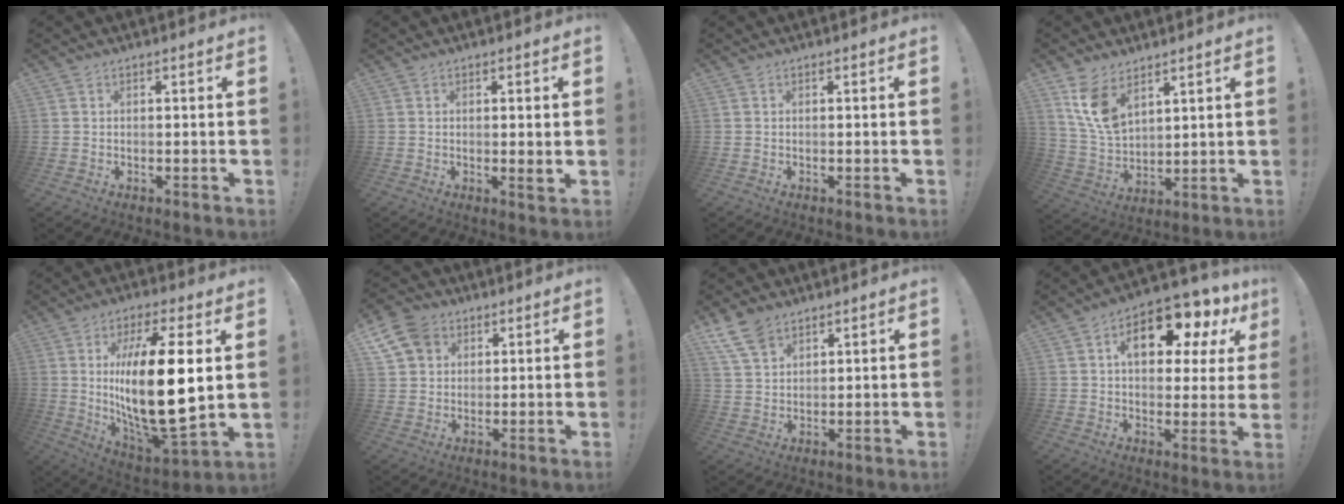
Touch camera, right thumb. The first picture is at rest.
{"total": 1.9, "force": [0.3, 0.2, 1.9], "torque": [-0.024, -0.008, 0.003]}
{"total": 0.0}
{"total": 10.8, "force": [6.8, 5.9, 6.0], "torque": [-0.122, -0.030, 0.134]}
{"total": 24.0, "force": [2.6, 7.9, 22.5], "torque": [-0.411, -0.025, 0.036]}
{"total": 9.8, "force": [4.5, 7.7, 4.1], "torque": [-0.078, -0.018, 0.091]}
{"total": 8.8, "force": [6.1, 4.9, 3.9], "torque": [-0.074, -0.024, 0.123]}
{"total": 15.7, "force": [6.8, 7.9, 11.7], "torque": [-0.171, -0.031, 0.109]}